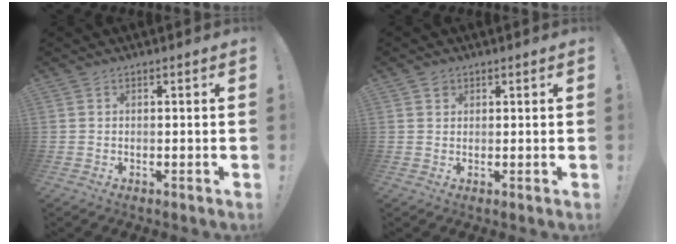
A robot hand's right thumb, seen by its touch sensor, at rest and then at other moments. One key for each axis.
{"total": 1.7, "fx": 1.1, "fy": 1.2, "fz": 0.2, "tx": 0.011, "ty": -0.010, "tz": 0.018}